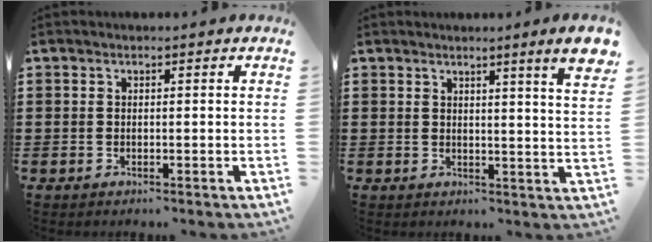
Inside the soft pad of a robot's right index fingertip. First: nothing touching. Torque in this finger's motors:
{"motor_torque": [0.19, 0.09, 0.15, 0.05]}